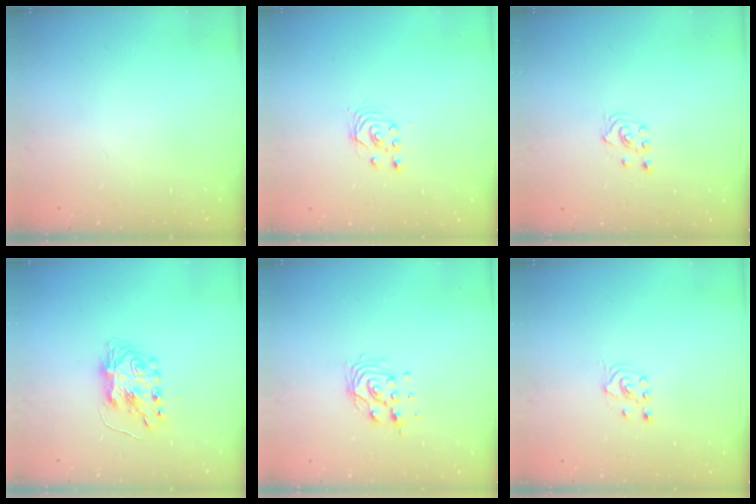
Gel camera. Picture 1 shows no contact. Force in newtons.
{"total": 2.5, "press": 2.5, "slide": 0.2}
{"total": 2.5, "press": 2.3, "slide": 1.0}
{"total": 8.1, "press": 8.1, "slide": 0.5}
{"total": 9.3, "press": 9.2, "slide": 1.3}
{"total": 2.1, "press": 2.0, "slide": 0.8}